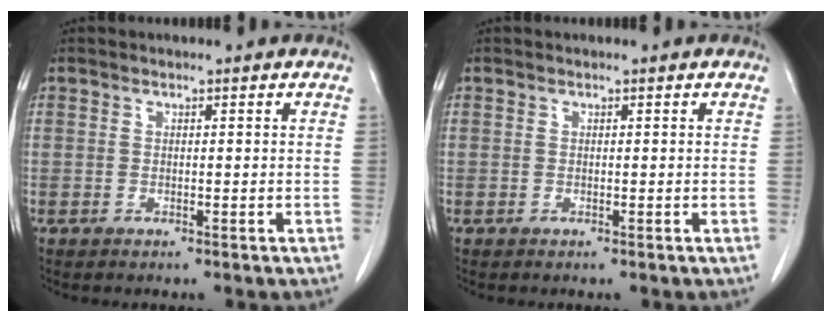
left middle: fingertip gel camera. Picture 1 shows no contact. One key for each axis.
{"total": 0.0}